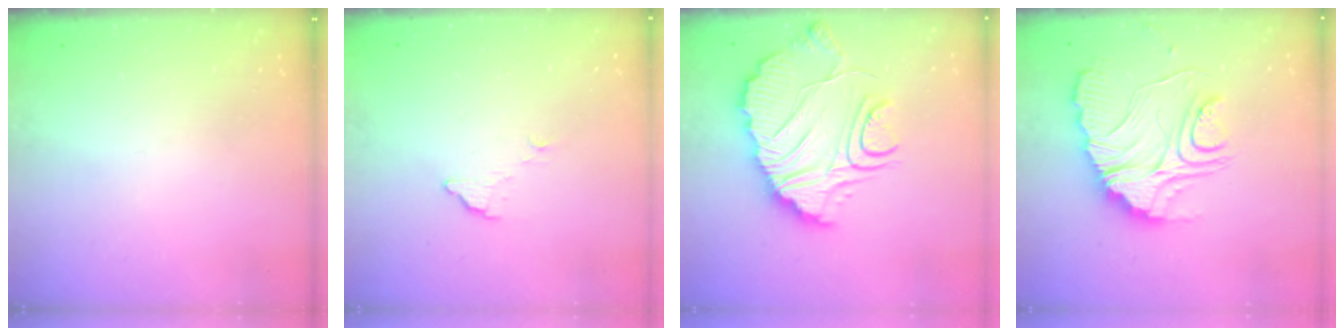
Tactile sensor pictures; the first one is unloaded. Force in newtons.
{"total": 3.6, "press": 3.6, "slide": 0.1}
{"total": 16.2, "press": 16.2, "slide": 1.2}
{"total": 16.2, "press": 16.1, "slide": 1.6}